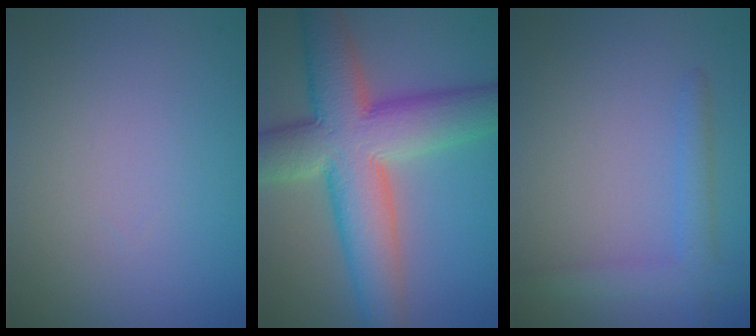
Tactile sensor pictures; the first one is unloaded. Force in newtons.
{"total": 11.1, "press": 11.0, "slide": 0.7}
{"total": 2.3, "press": 2.3, "slide": 0.1}